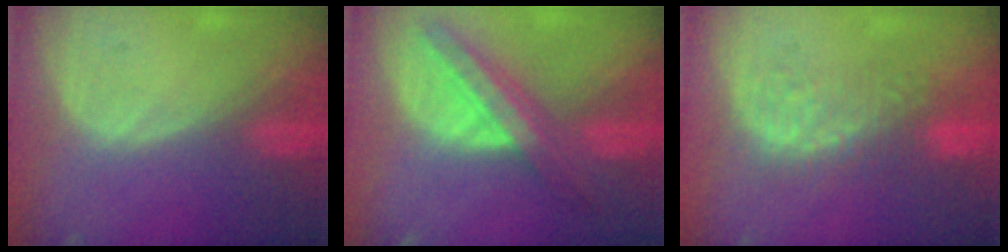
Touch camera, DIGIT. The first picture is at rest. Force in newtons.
{"total": 8.8, "press": 7.6, "slide": 4.4}
{"total": 6.4, "press": 6.2, "slide": 1.3}